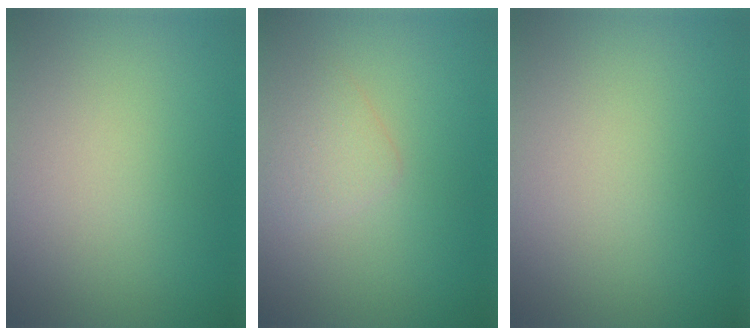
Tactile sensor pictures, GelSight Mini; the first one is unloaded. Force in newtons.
{"total": 1.6, "press": 1.6, "slide": 0.1}
{"total": 0.0}